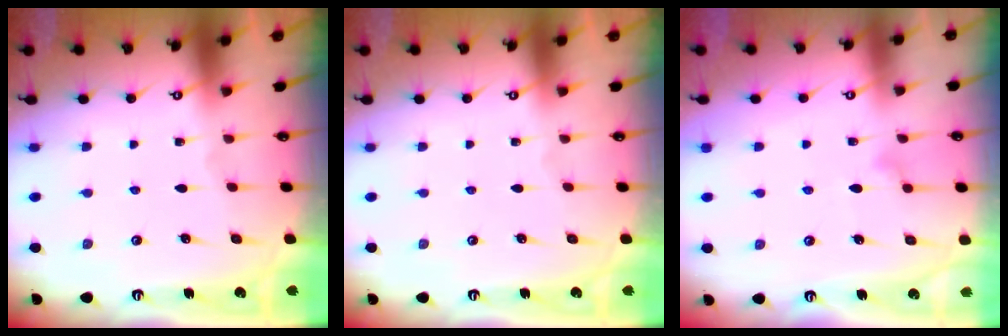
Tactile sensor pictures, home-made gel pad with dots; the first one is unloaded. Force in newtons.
{"total": 0.0}
{"total": 9.1, "press": 9.1, "slide": 0.5}